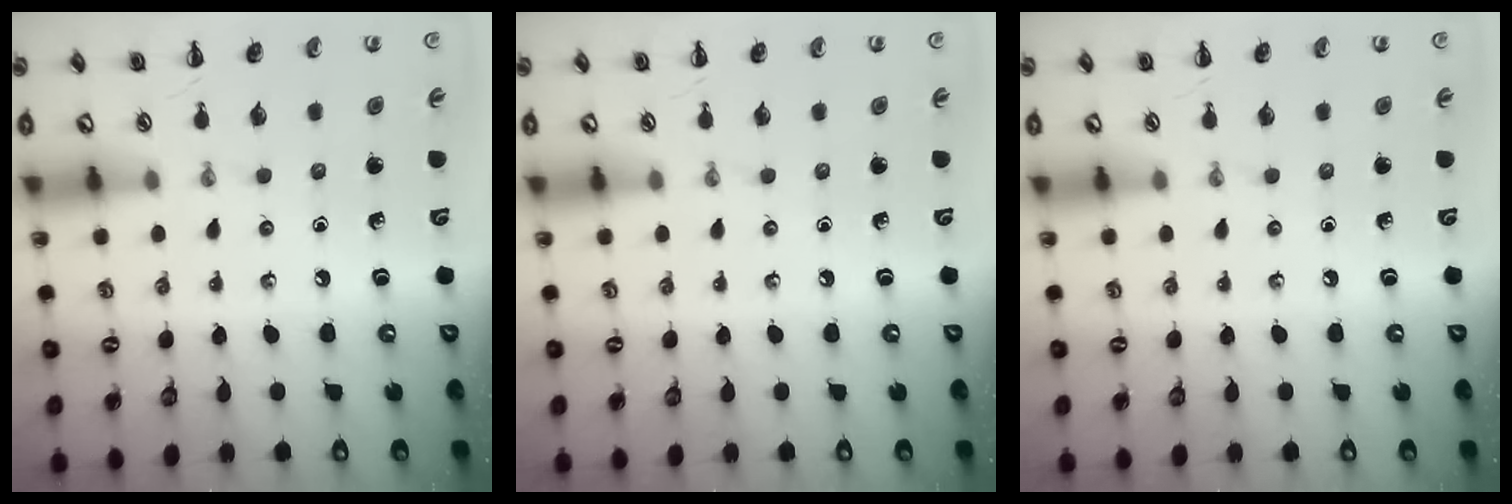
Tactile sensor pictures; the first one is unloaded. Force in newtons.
{"total": 0.0}
{"total": 0.0}